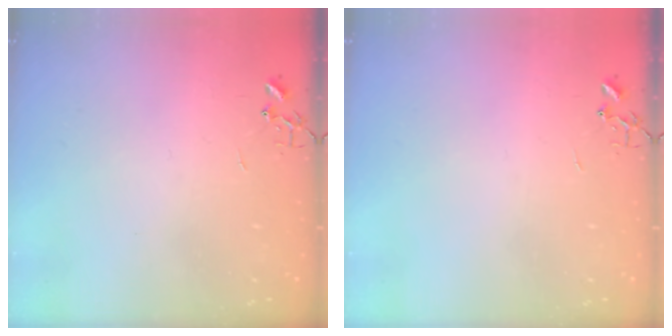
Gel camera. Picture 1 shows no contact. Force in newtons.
{"total": 0.0}